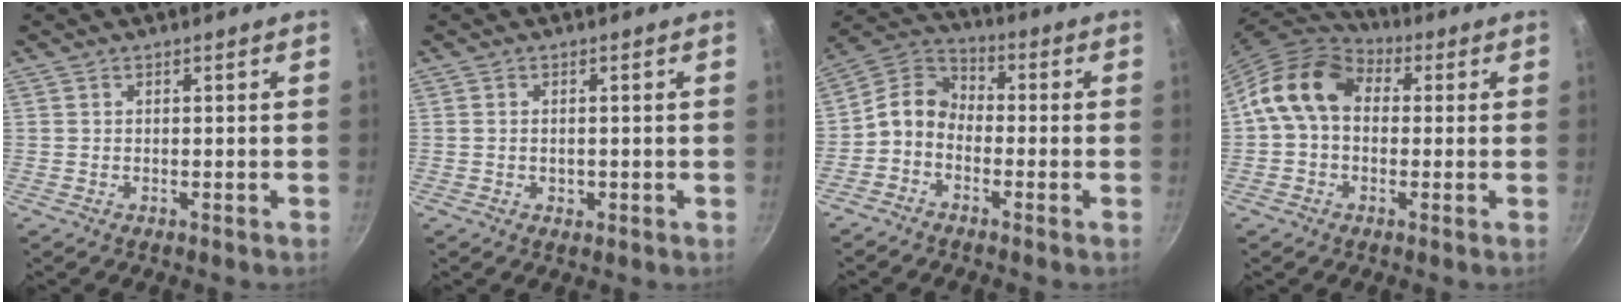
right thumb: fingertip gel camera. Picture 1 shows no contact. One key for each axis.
{"total": 1.2, "fx": -0.2, "fy": 0.9, "fz": 0.8, "tx": -0.008, "ty": 0.001, "tz": -0.003}
{"total": 7.3, "fx": -2.4, "fy": 5.4, "fz": 4.2, "tx": -0.069, "ty": 0.044, "tz": -0.072}
{"total": 12.8, "fx": 1.4, "fy": 9.7, "fz": 8.3, "tx": -0.123, "ty": 0.027, "tz": 0.004}